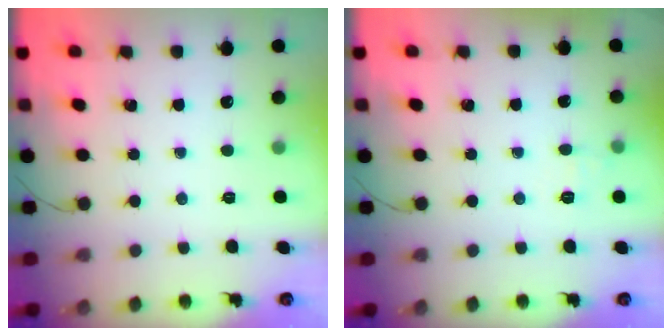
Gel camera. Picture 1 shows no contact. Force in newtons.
{"total": 5.3, "press": 5.1, "slide": 1.5}